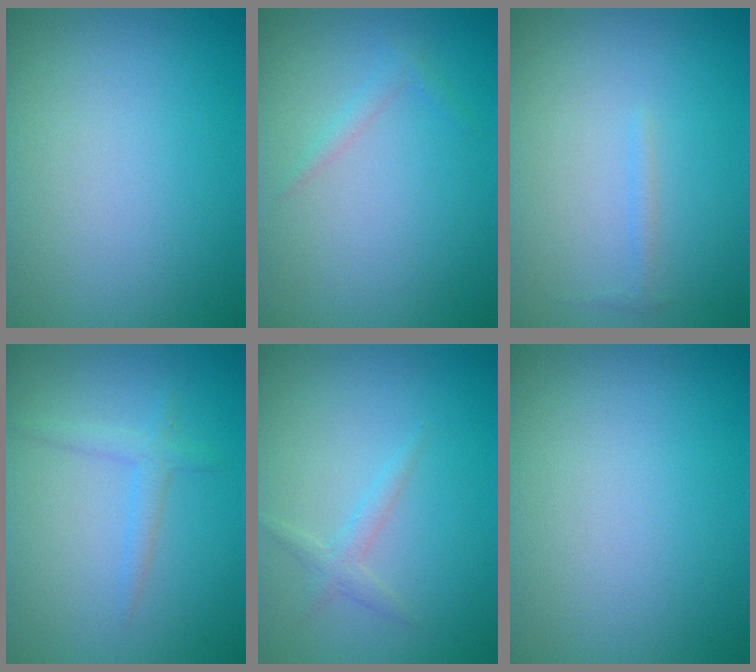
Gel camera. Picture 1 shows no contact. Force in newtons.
{"total": 0.9, "press": 0.9, "slide": 0.0}
{"total": 0.7, "press": 0.7, "slide": 0.0}
{"total": 1.5, "press": 1.5, "slide": 0.1}
{"total": 1.3, "press": 1.3, "slide": 0.0}
{"total": 0.0}